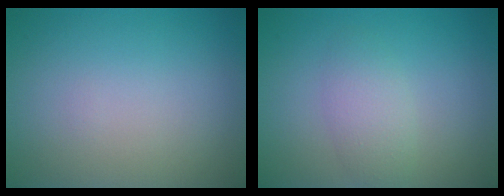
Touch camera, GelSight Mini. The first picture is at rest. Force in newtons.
{"total": 2.3, "press": 2.3, "slide": 0.1}